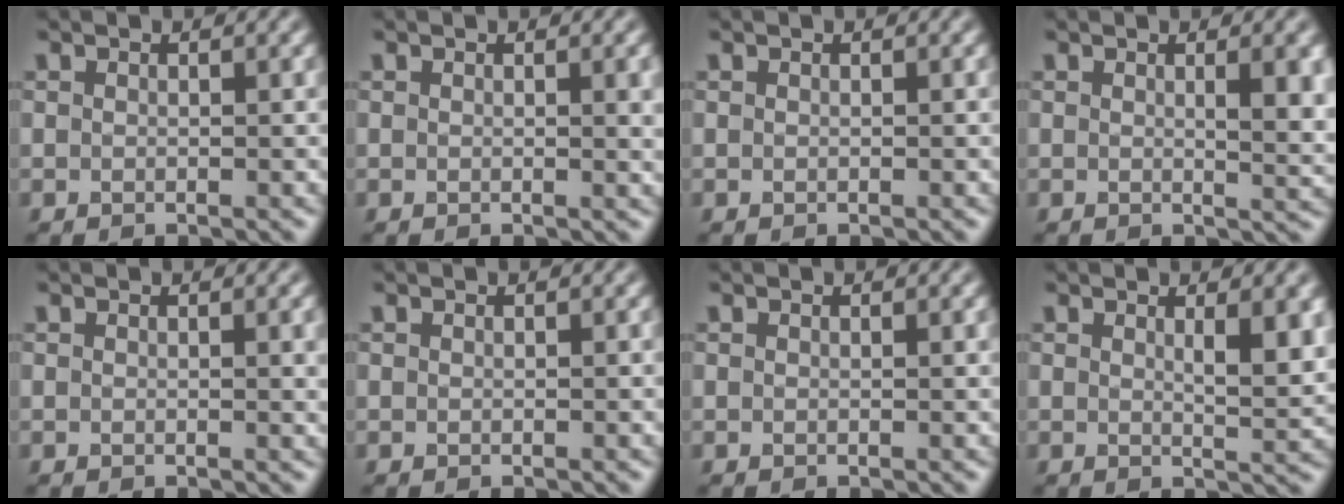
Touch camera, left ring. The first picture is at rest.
{"total": 1.8, "force": [0.4, 0.5, 1.7], "torque": [-0.015, 0.001, 0.003]}
{"total": 0.0}
{"total": 3.7, "force": [0.8, 1.1, 3.5], "torque": [-0.037, -0.001, 0.012]}
{"total": 1.4, "force": [0.3, 0.4, 1.4], "torque": [-0.012, 0.002, 0.002]}
{"total": 0.0}
{"total": 0.0}
{"total": 3.4, "force": [1.2, 0.9, 3.1], "torque": [-0.040, -0.007, 0.022]}